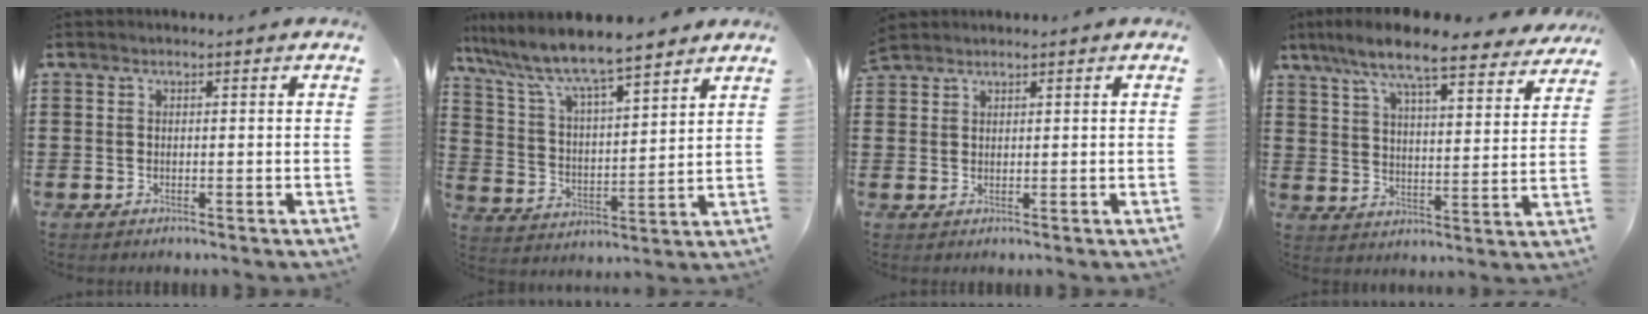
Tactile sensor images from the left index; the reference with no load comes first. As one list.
[{"total": 7.8, "force": [6.9, 0.6, 3.5], "torque": [-0.097, -0.040, 0.115]}, {"total": 1.8, "force": [1.7, 0.5, 0.2], "torque": [-0.006, 0.001, 0.035]}, {"total": 9.4, "force": [8.0, 0.7, 4.9], "torque": [-0.118, -0.042, 0.134]}]